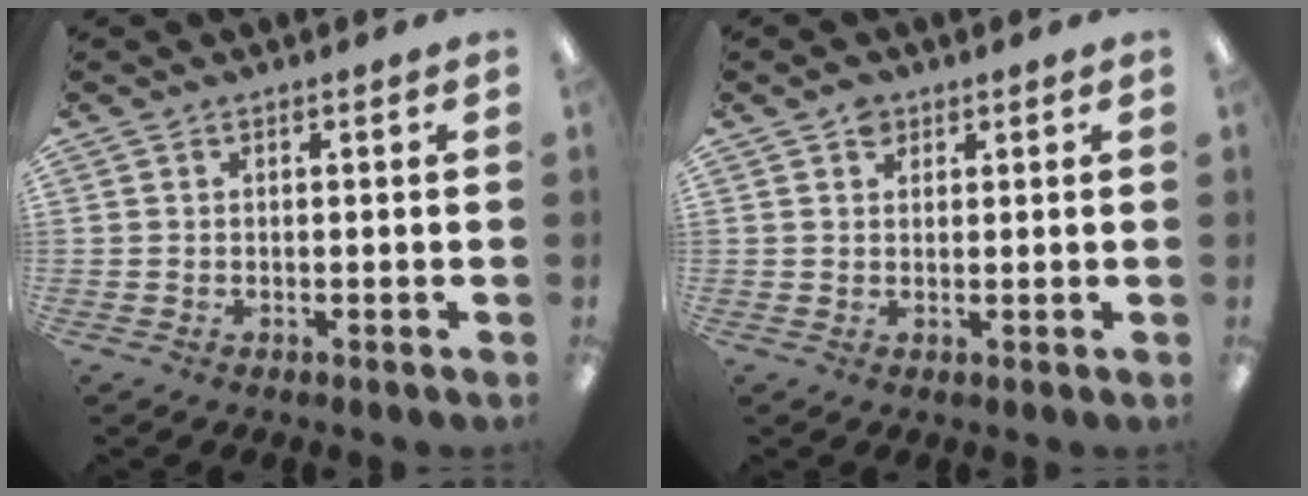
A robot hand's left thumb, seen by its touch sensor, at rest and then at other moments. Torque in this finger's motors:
{"motor_torque": [-0.05, -0.11, -0.31, 0.11, -0.01]}